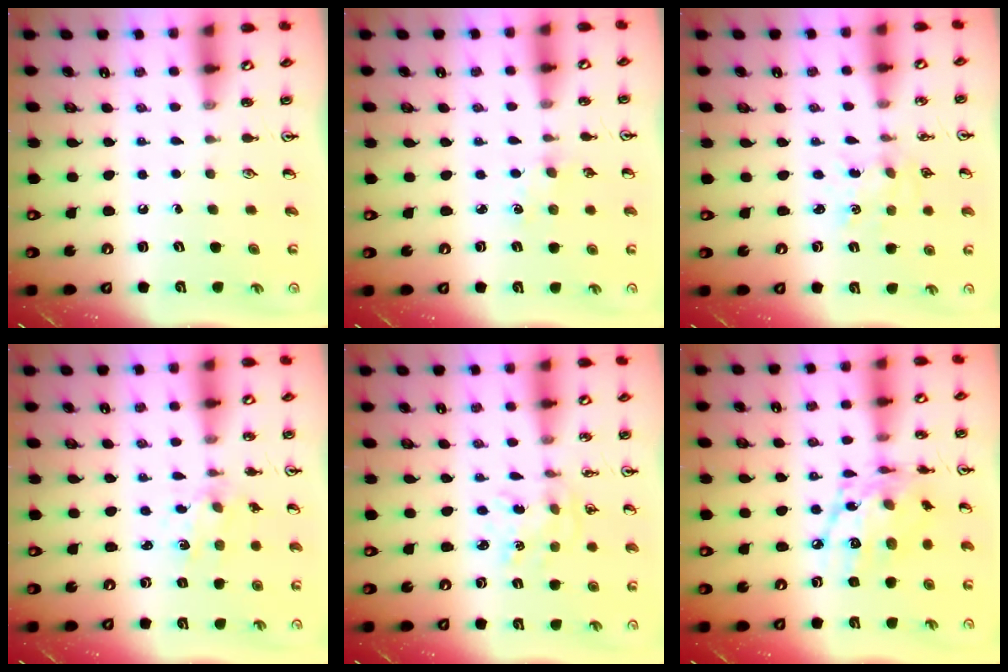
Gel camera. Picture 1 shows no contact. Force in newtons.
{"total": 1.3, "press": 1.3, "slide": 0.2}
{"total": 2.3, "press": 2.3, "slide": 0.3}
{"total": 1.1, "press": 1.0, "slide": 0.3}
{"total": 1.7, "press": 1.7, "slide": 0.1}
{"total": 15.7, "press": 15.7, "slide": 1.2}